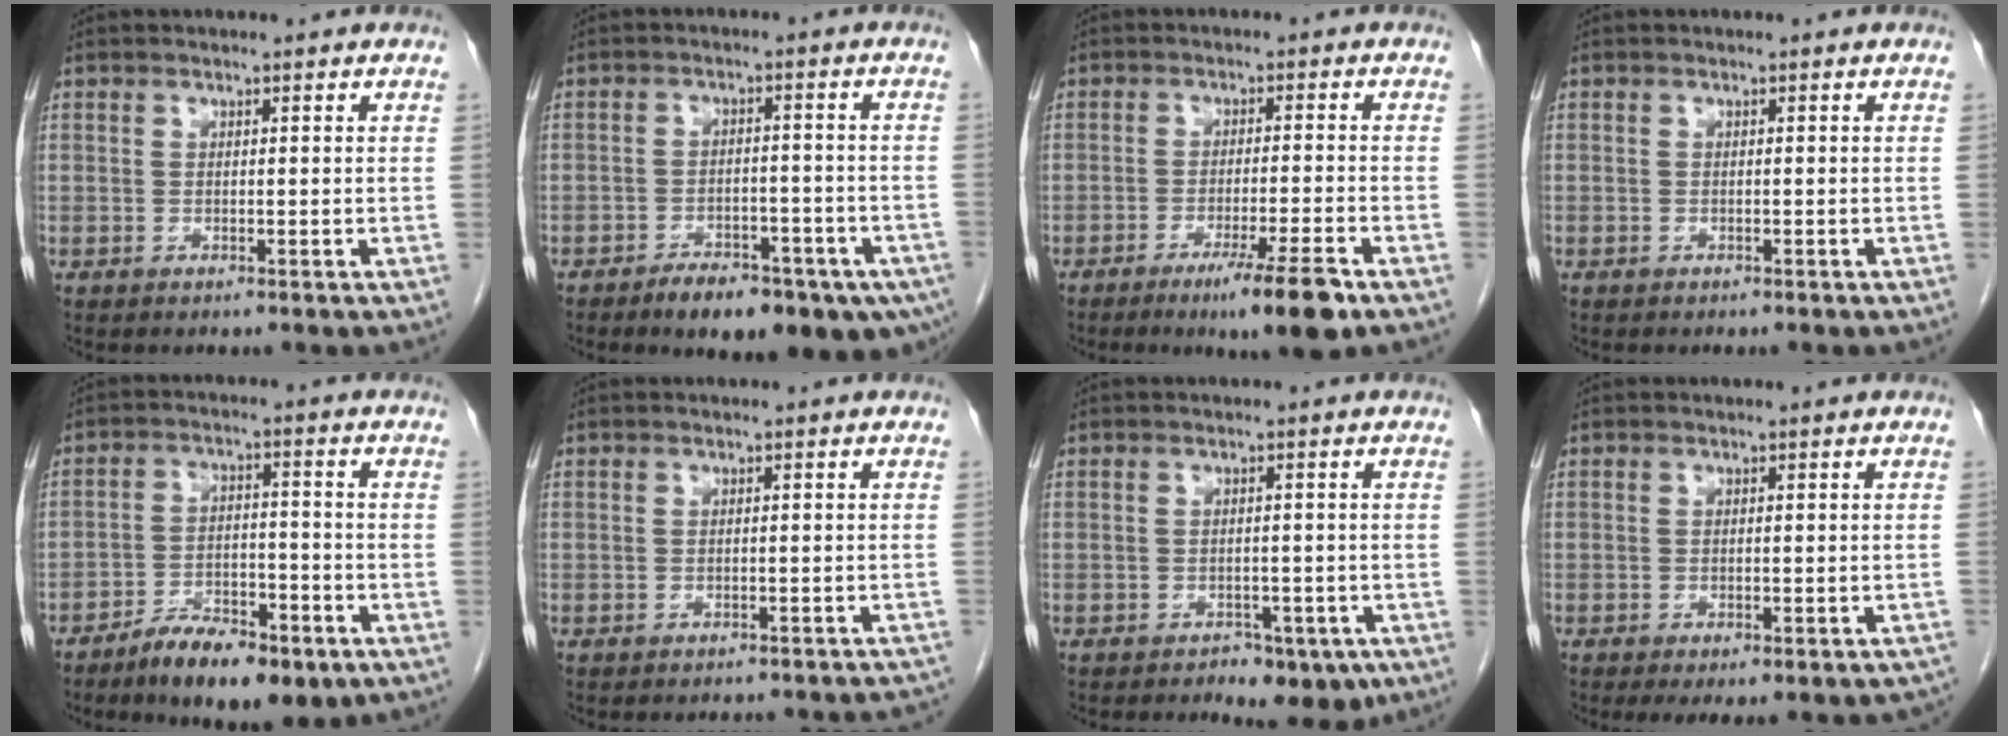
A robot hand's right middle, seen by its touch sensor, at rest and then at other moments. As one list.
[{"total": 12.7, "force": [-8.6, 4.7, 8.0], "torque": [-0.080, 0.007, -0.121]}, {"total": 7.7, "force": [-4.8, -0.4, 6.0], "torque": [-0.092, -0.019, -0.078]}, {"total": 0.0}, {"total": 10.2, "force": [-6.8, 3.6, 6.7], "torque": [-0.106, 0.002, -0.109]}, {"total": 8.8, "force": [-8.1, 2.6, 2.4], "torque": [-0.025, 0.002, -0.078]}, {"total": 5.5, "force": [-3.7, 2.9, 2.8], "torque": [-0.026, 0.005, -0.046]}, {"total": 8.5, "force": [-6.2, 3.3, 4.7], "torque": [-0.059, 0.004, -0.074]}]